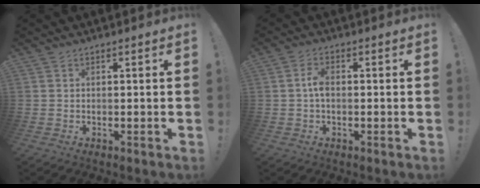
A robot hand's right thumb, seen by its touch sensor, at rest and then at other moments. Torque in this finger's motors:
{"motor_torque": [0.03, 0.03, 0.29, -0.06, 0.01]}